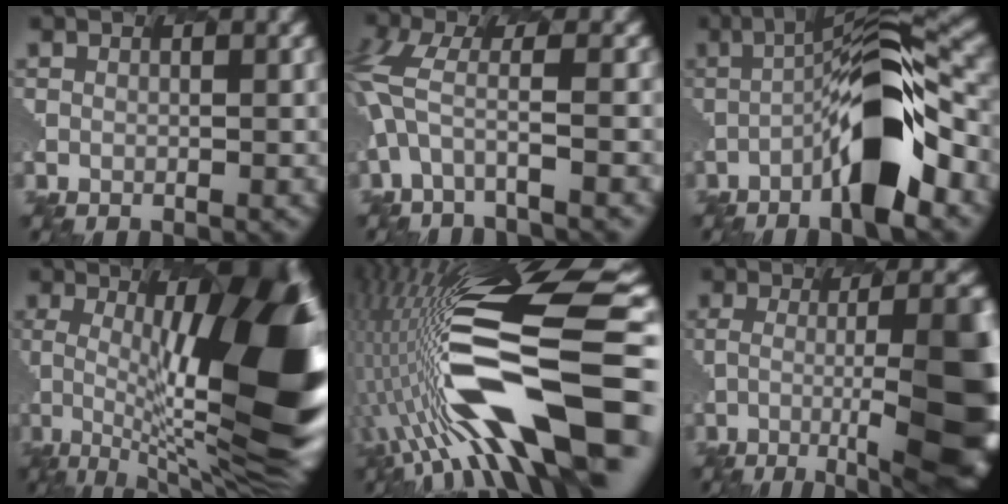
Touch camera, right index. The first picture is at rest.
{"total": 2.9, "force": [-0.3, 0.7, 2.8], "torque": [-0.104, 0.014, -0.024]}
{"total": 8.8, "force": [-4.1, 1.8, 7.5], "torque": [-0.133, 0.022, -0.087]}
{"total": 12.9, "force": [1.2, 3.2, 12.4], "torque": [-0.185, 0.022, 0.006]}
{"total": 12.5, "force": [-2.5, 3.9, 11.6], "torque": [-0.233, 0.030, -0.054]}
{"total": 10.6, "force": [-3.1, 2.1, 9.9], "torque": [-0.133, 0.022, -0.051]}